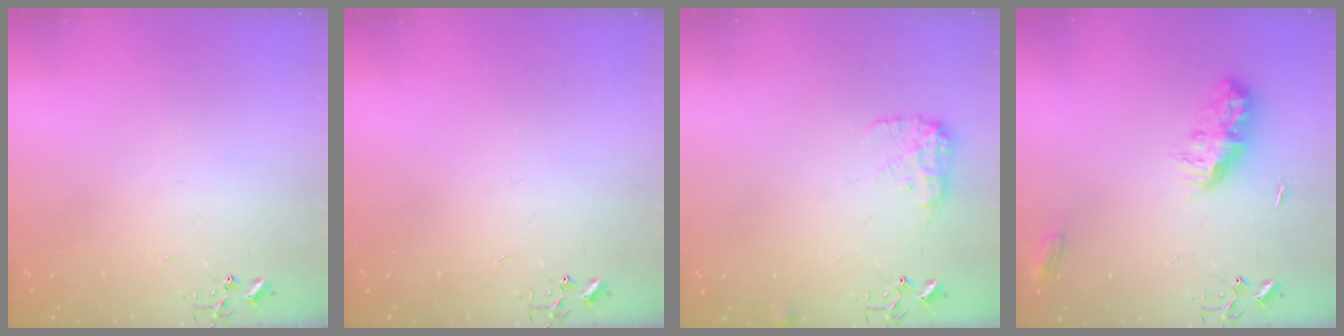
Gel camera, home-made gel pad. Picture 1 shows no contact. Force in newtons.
{"total": 0.0}
{"total": 9.5, "press": 9.5, "slide": 0.3}
{"total": 9.9, "press": 9.9, "slide": 0.1}